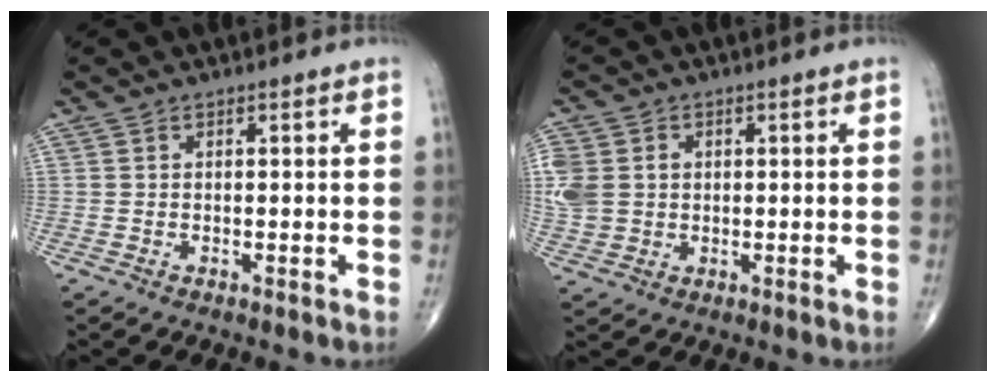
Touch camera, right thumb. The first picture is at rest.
{"total": 10.5, "force": [1.4, 8.9, 5.5], "torque": [-0.150, 0.014, 0.038]}